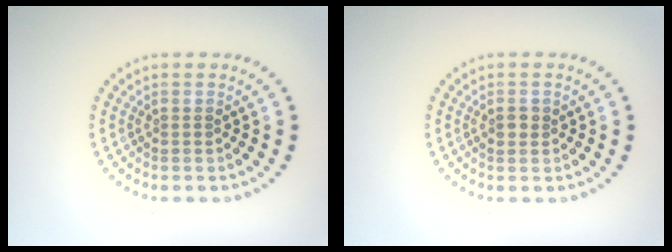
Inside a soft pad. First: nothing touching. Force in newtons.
{"total": 1.2, "press": 1.1, "slide": 0.2}